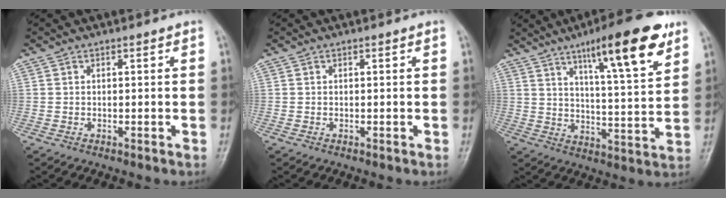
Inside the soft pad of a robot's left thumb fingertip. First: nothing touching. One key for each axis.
{"total": 0.0}
{"total": 16.9, "fx": 9.8, "fy": 3.4, "fz": 13.3, "tx": -0.184, "ty": -0.044, "tz": 0.152}